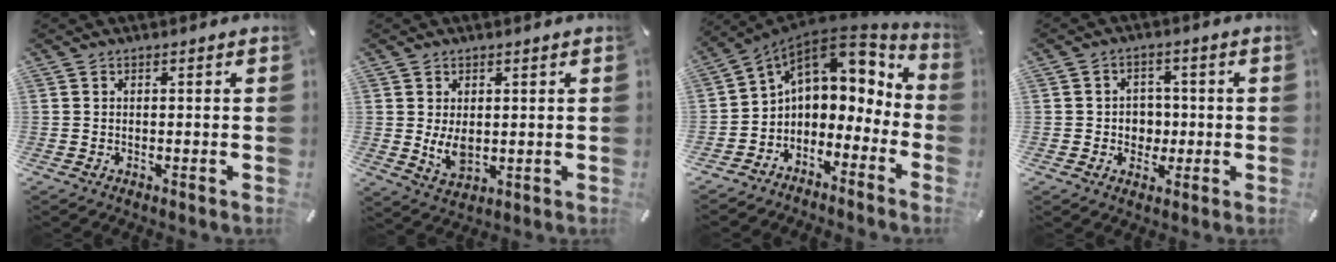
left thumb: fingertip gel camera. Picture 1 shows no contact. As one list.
[{"total": 5.9, "force": [0.5, 4.3, 4.0], "torque": [-0.085, -0.004, 0.010]}, {"total": 8.6, "force": [3.3, 6.9, 4.1], "torque": [-0.072, -0.033, 0.061]}, {"total": 5.1, "force": [-0.4, 4.8, 1.5], "torque": [-0.013, 0.003, -0.012]}]